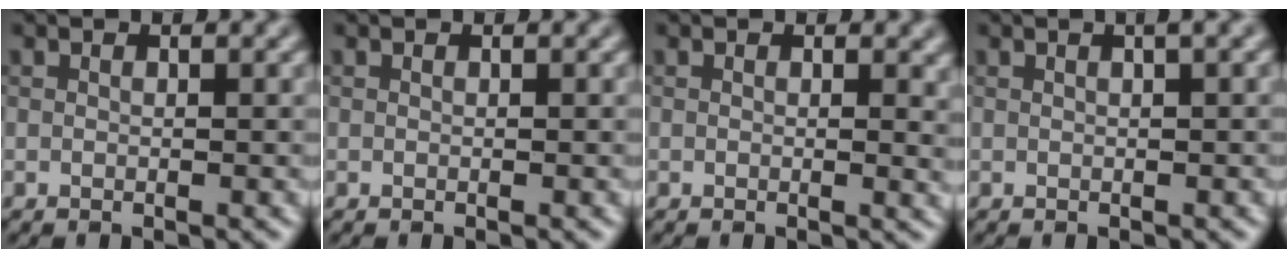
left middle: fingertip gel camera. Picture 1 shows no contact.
{"total": 0.0}
{"total": 1.7, "force": [0.1, 0.6, 1.5], "torque": [-0.017, -0.006, 0.002]}
{"total": 1.5, "force": [0.4, 0.4, 1.4], "torque": [-0.016, 0.011, 0.000]}